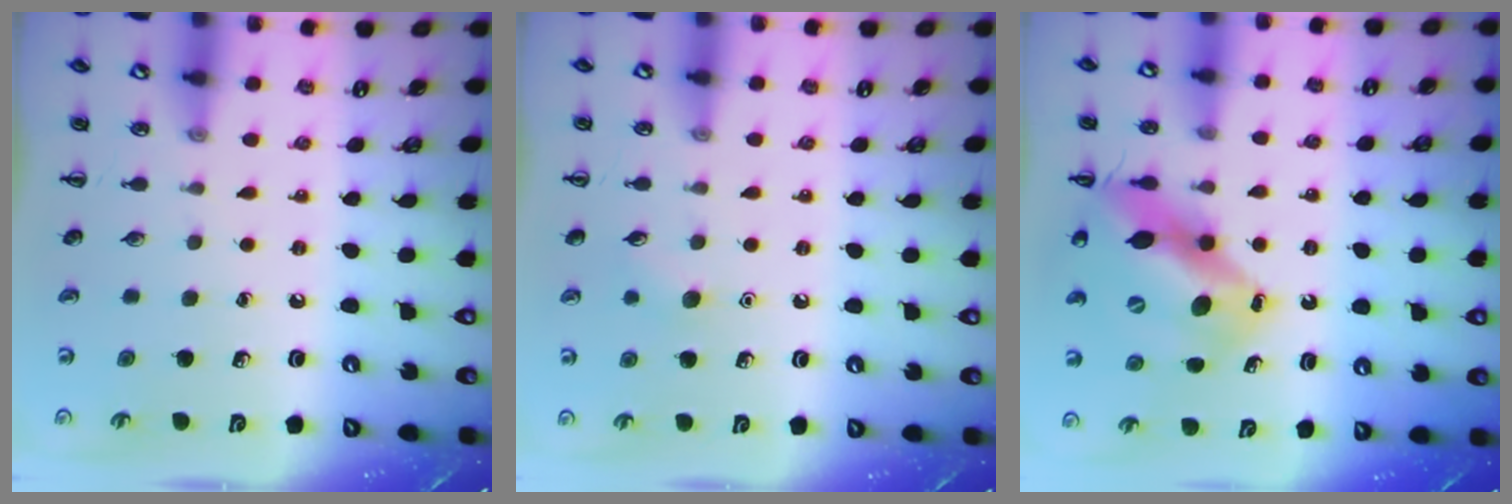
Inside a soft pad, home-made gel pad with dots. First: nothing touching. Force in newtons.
{"total": 6.3, "press": 6.0, "slide": 1.9}
{"total": 14.6, "press": 14.1, "slide": 4.1}